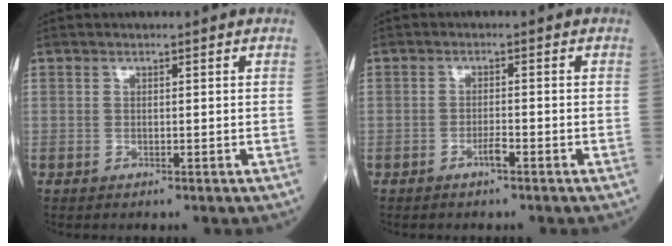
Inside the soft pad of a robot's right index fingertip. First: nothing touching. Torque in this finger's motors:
{"motor_torque": [0.33, -0.21, 0.18, 0.06]}